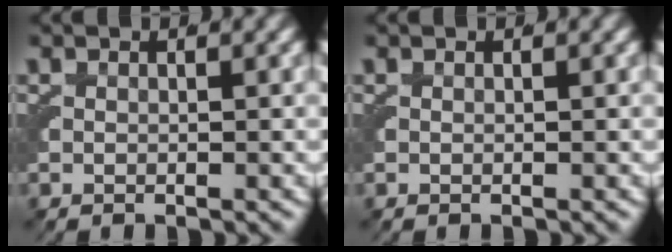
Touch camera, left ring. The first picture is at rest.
{"total": 0.0}